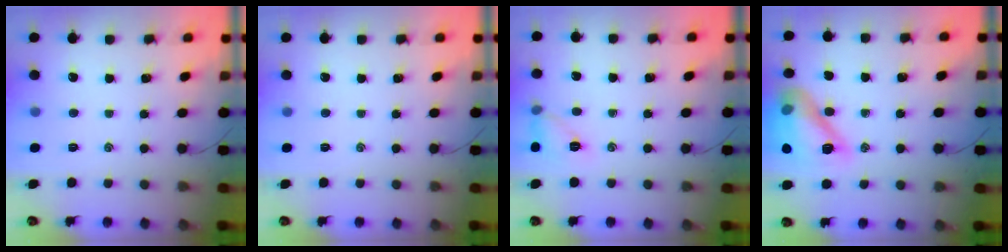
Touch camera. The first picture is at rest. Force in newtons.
{"total": 0.0}
{"total": 7.7, "press": 7.5, "slide": 1.5}
{"total": 16.2, "press": 16.1, "slide": 2.0}